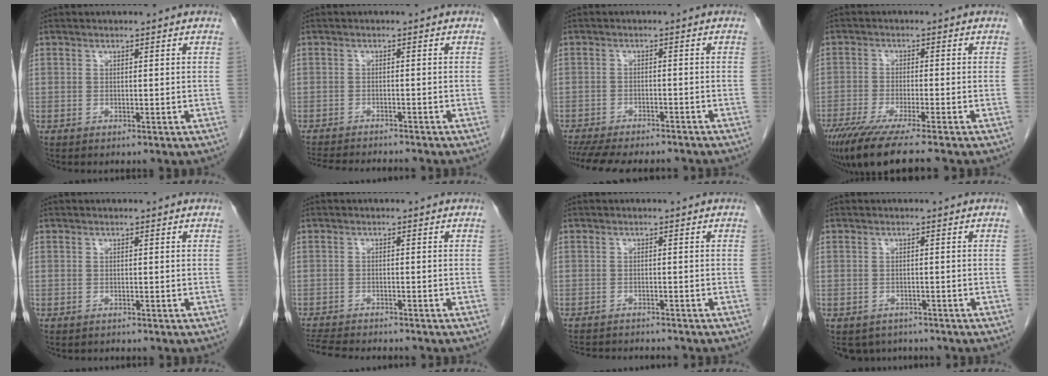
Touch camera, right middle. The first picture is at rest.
{"total": 9.4, "force": [-8.8, 1.0, 3.3], "torque": [-0.047, -0.008, -0.125]}
{"total": 13.8, "force": [-12.2, 3.3, 5.6], "torque": [-0.110, -0.010, -0.165]}
{"total": 10.6, "force": [-8.4, -0.2, 6.5], "torque": [-0.096, -0.030, -0.136]}
{"total": 0.7, "force": [-0.6, 0.2, -0.1], "torque": [-0.006, -0.002, -0.012]}
{"total": 8.9, "force": [-8.2, 1.3, 3.3], "torque": [-0.054, -0.010, -0.127]}
{"total": 8.6, "force": [-8.1, 1.6, 2.4], "torque": [-0.038, 0.000, -0.110]}
{"total": 4.8, "force": [-4.2, 2.3, 0.3], "torque": [0.007, 0.001, -0.055]}